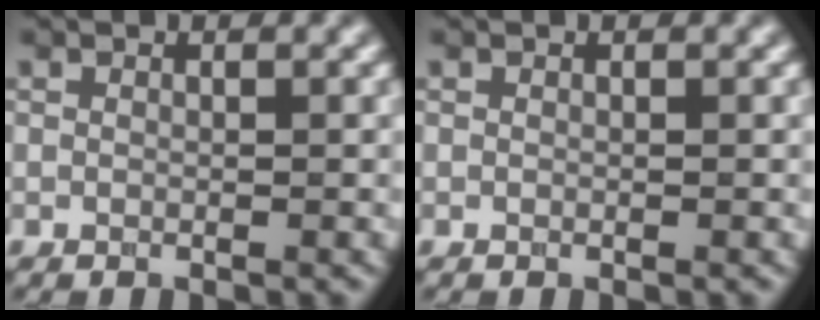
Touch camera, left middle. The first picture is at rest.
{"total": 0.0}